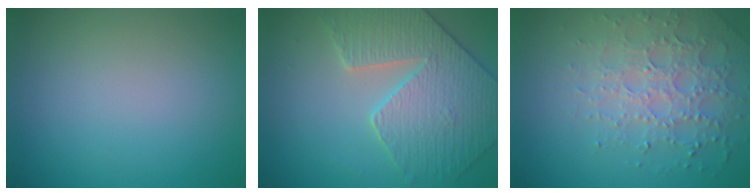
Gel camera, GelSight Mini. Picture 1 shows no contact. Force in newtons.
{"total": 4.8, "press": 4.7, "slide": 0.8}
{"total": 4.4, "press": 3.9, "slide": 2.1}